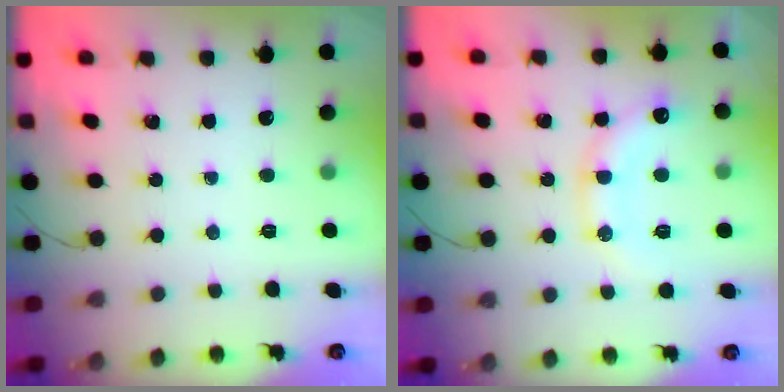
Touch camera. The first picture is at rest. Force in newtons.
{"total": 14.9, "press": 14.8, "slide": 1.5}